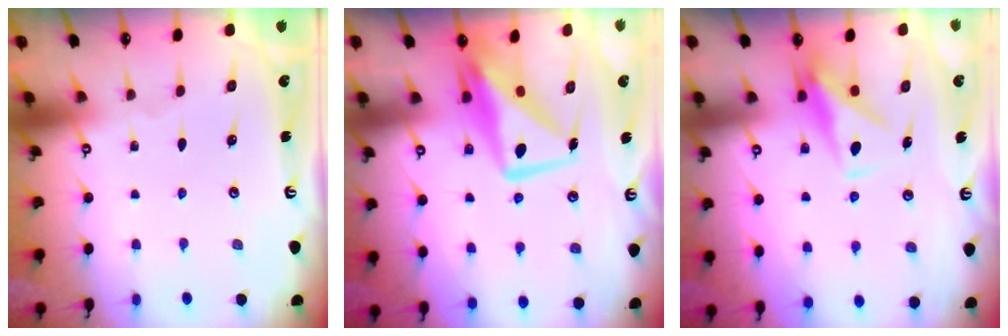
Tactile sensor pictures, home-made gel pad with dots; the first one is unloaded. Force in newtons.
{"total": 11.3, "press": 11.2, "slide": 0.8}
{"total": 8.3, "press": 8.3, "slide": 0.3}